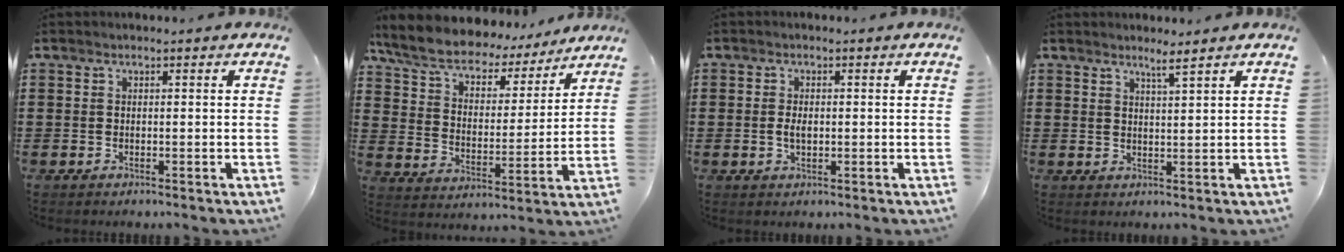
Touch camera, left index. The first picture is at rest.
{"total": 8.3, "force": [7.5, 2.2, 2.8], "torque": [-0.089, -0.042, 0.131]}
{"total": 2.0, "force": [-0.1, 1.0, 1.8], "torque": [-0.043, 0.000, -0.004]}
{"total": 2.4, "force": [2.1, -0.2, 1.2], "torque": [-0.028, -0.002, 0.038]}